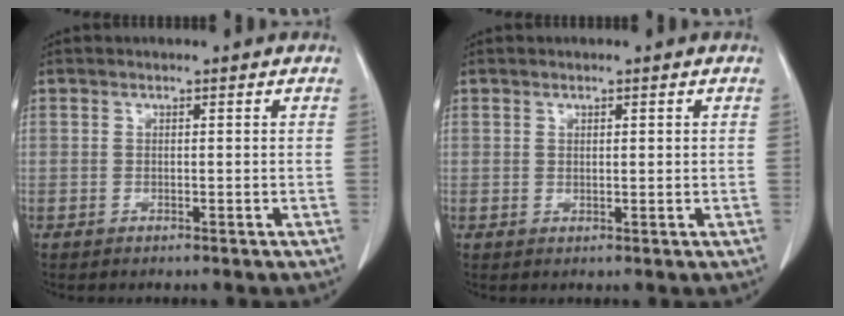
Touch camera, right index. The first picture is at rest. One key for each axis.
{"total": 1.1, "fx": 0.4, "fy": 0.4, "fz": 1.0, "tx": -0.019, "ty": -0.002, "tz": 0.007}